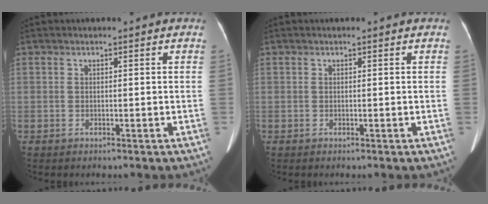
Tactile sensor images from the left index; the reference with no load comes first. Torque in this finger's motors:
{"motor_torque": [0.06, 0.12, 0.00, 0.00]}